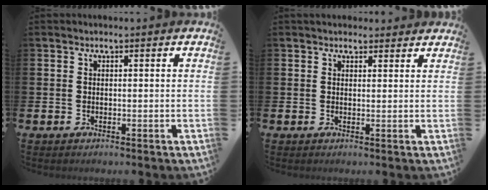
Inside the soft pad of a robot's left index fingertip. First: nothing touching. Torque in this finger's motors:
{"motor_torque": [1.02, -1.12, 0.09, 0.03]}